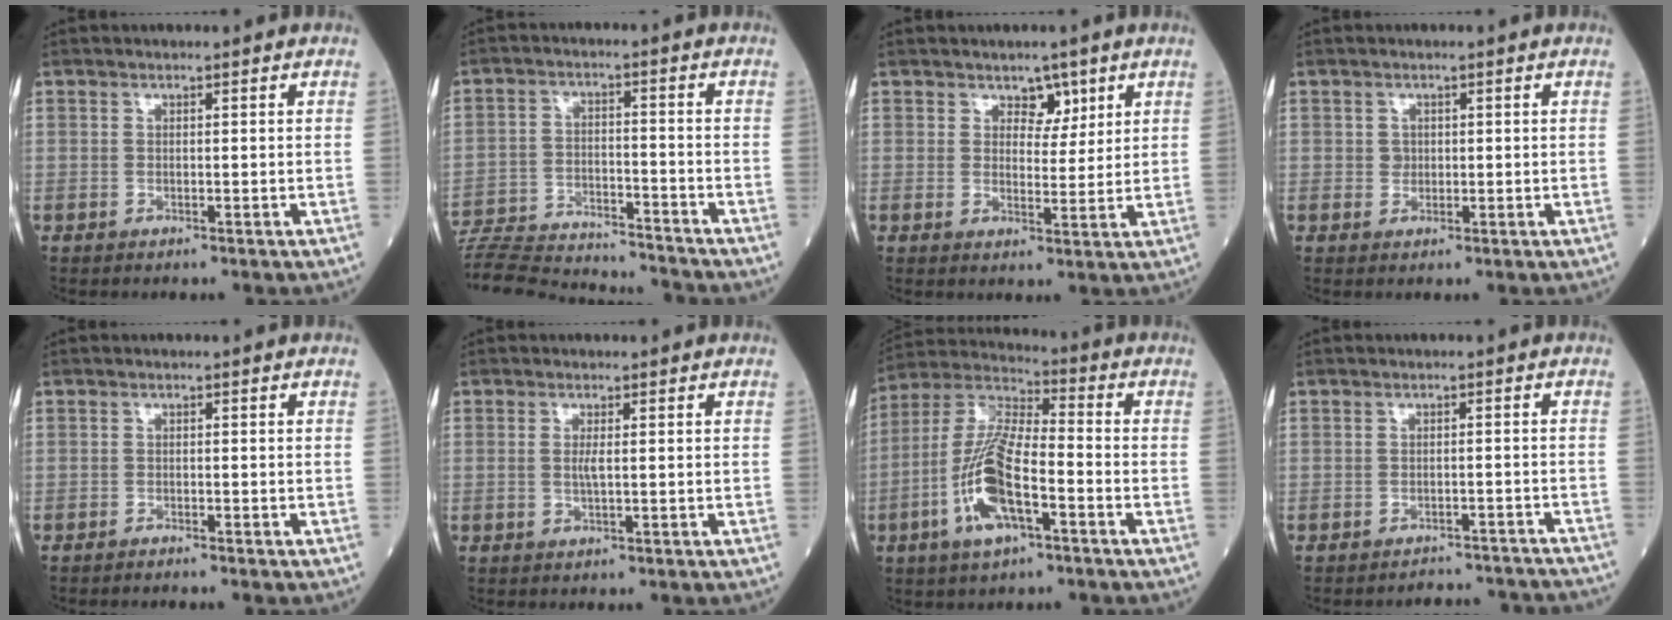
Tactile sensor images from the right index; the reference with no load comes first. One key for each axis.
{"total": 19.4, "fx": -18.6, "fy": 1.5, "fz": 5.4, "tx": -0.122, "ty": -0.014, "tz": -0.285}
{"total": 3.5, "fx": 2.2, "fy": 2.0, "fz": 1.8, "tx": -0.017, "ty": 0.000, "tz": 0.034}
{"total": 1.1, "fx": 0.1, "fy": 1.1, "fz": 0.3, "tx": -0.002, "ty": 0.002, "tz": 0.002}
{"total": 1.1, "fx": -1.1, "fy": -0.2, "fz": 0.2, "tx": -0.003, "ty": 0.000, "tz": -0.017}
{"total": 1.4, "fx": 0.0, "fy": 0.1, "fz": 1.4, "tx": -0.032, "ty": -0.001, "tz": -0.001}
{"total": 13.3, "fx": -4.6, "fy": 3.6, "fz": 11.9, "tx": -0.254, "ty": 0.002, "tz": -0.088}
{"total": 8.8, "fx": -8.7, "fy": 1.3, "fz": 0.3, "tx": 0.008, "ty": 0.013, "tz": -0.091}